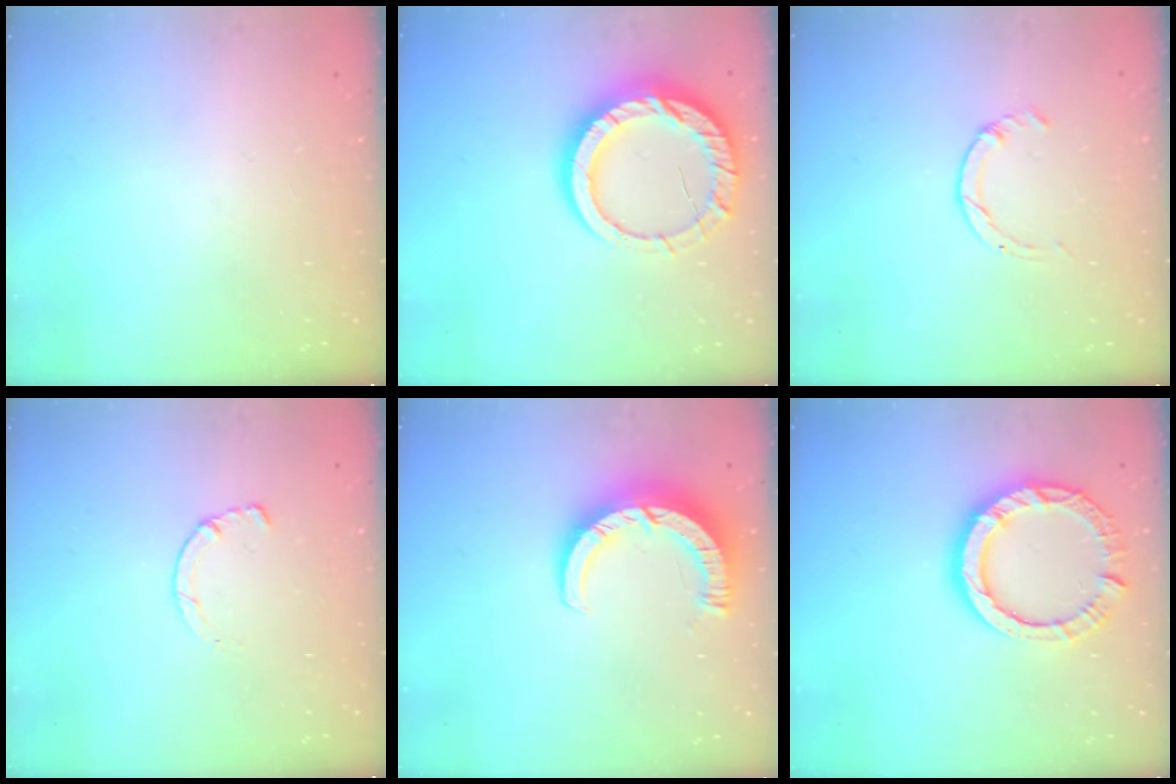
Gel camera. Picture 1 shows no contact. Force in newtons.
{"total": 16.0, "press": 15.9, "slide": 1.4}
{"total": 1.4, "press": 1.4, "slide": 0.2}
{"total": 1.8, "press": 1.7, "slide": 0.3}
{"total": 9.4, "press": 9.4, "slide": 1.0}
{"total": 13.2, "press": 13.1, "slide": 1.6}